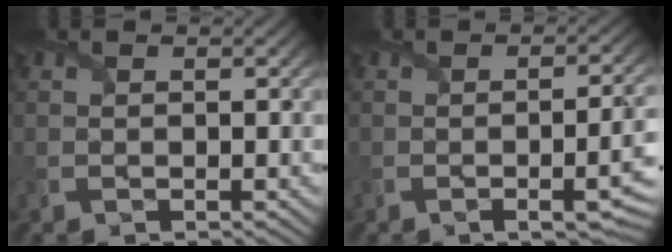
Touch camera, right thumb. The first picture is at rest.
{"total": 7.3, "force": [-2.2, 2.4, 6.6], "torque": [-0.069, -0.017, -0.020]}